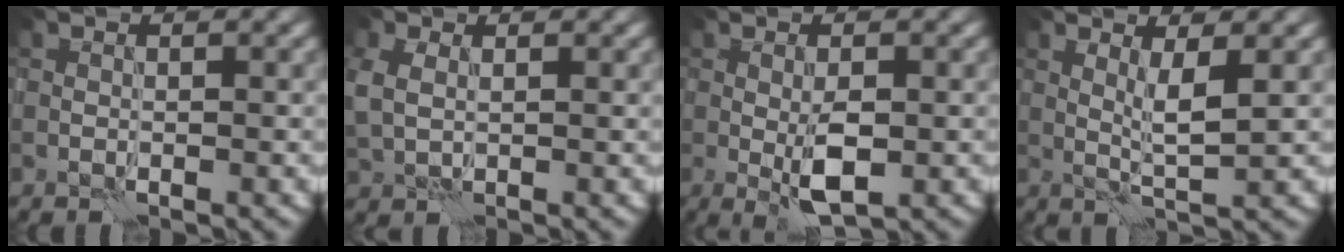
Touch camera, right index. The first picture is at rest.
{"total": 3.4, "force": [0.8, 2.4, 2.2], "torque": [-0.066, 0.005, 0.018]}
{"total": 3.6, "force": [-0.6, 1.3, 3.3], "torque": [-0.063, -0.006, -0.007]}
{"total": 2.4, "force": [0.6, 0.2, 2.3], "torque": [-0.040, -0.008, 0.013]}